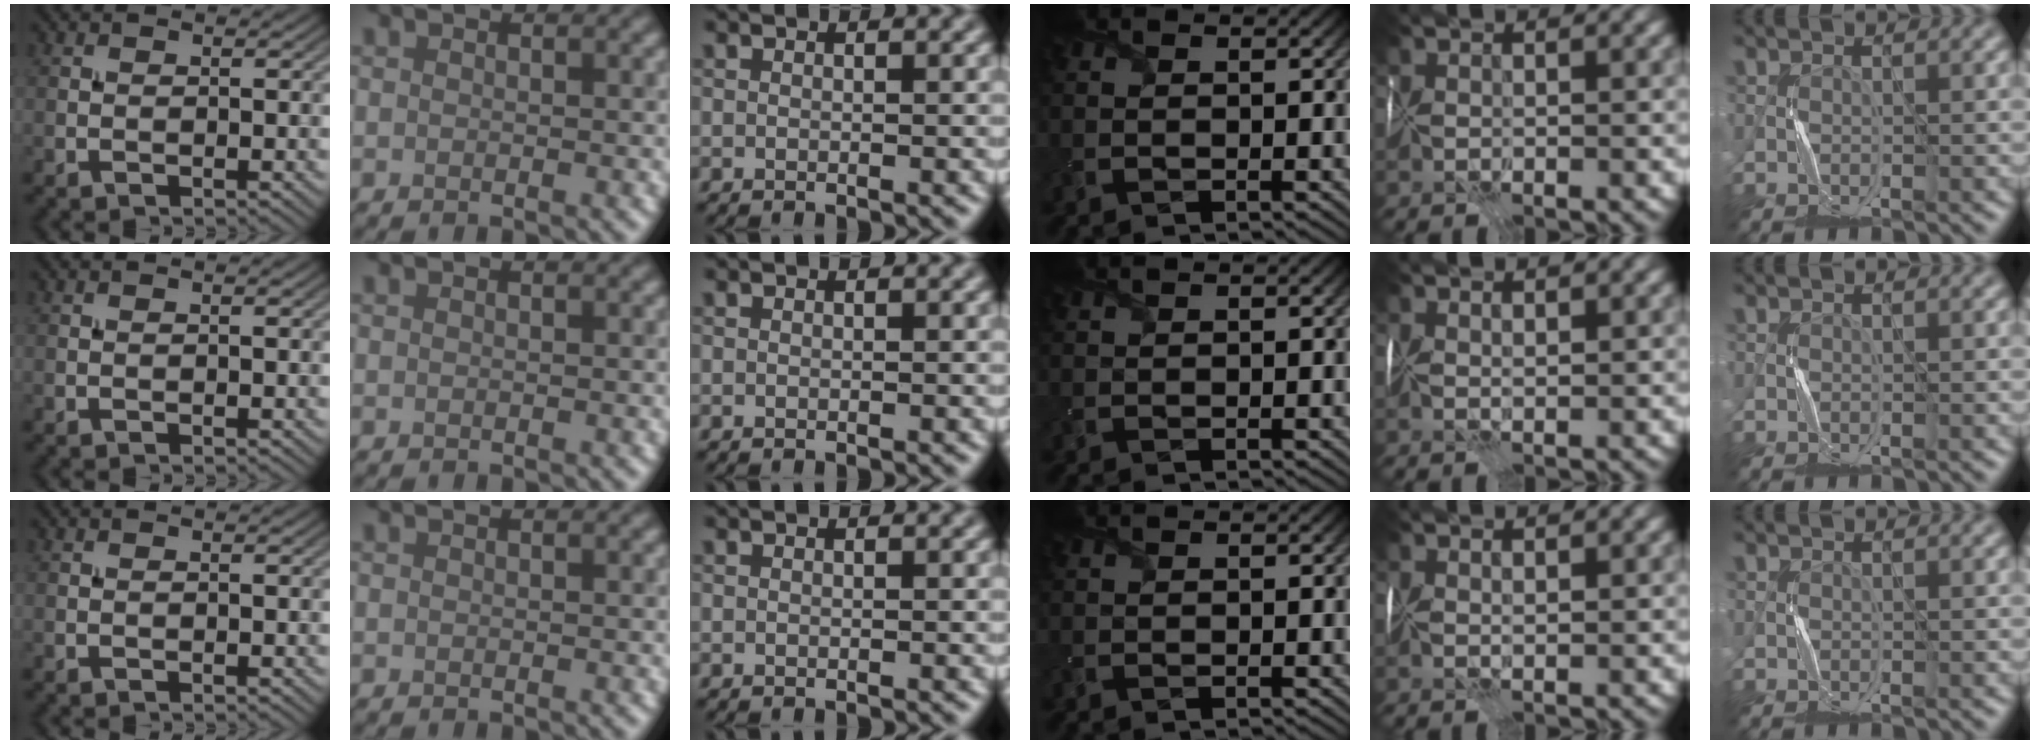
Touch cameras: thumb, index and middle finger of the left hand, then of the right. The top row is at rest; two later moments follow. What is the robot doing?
{"motion": "fold", "object": "handkerchief"}